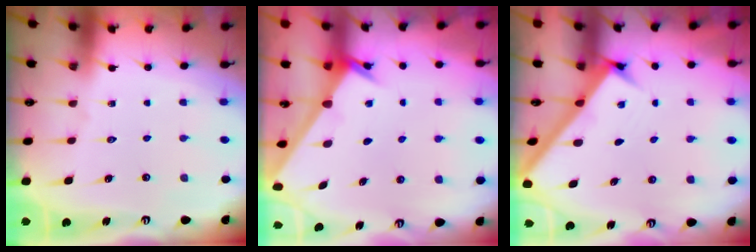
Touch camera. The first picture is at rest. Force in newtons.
{"total": 2.4, "press": 2.4, "slide": 0.2}
{"total": 2.7, "press": 2.7, "slide": 0.3}